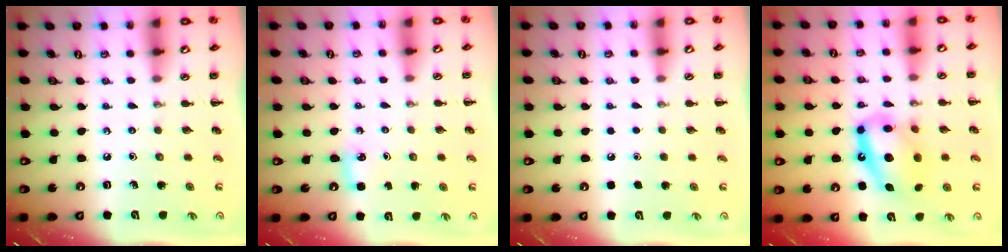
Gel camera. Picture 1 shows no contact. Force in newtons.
{"total": 3.6, "press": 3.4, "slide": 1.3}
{"total": 1.6, "press": 1.5, "slide": 0.1}
{"total": 13.5, "press": 13.1, "slide": 3.4}